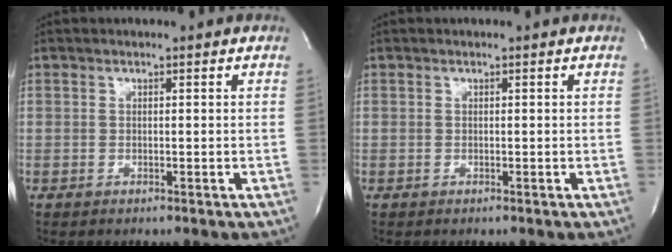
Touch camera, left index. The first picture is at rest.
{"total": 0.0}